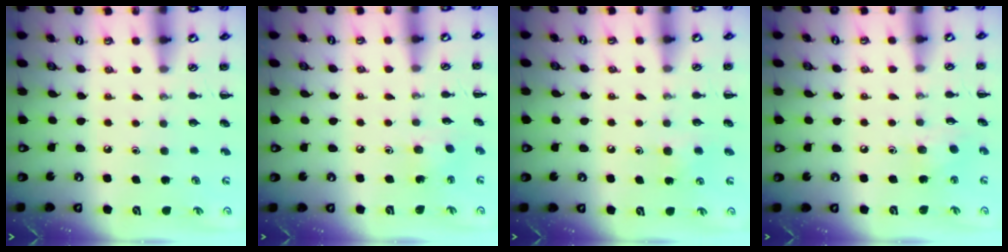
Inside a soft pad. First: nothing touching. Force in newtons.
{"total": 5.4, "press": 5.2, "slide": 1.4}
{"total": 5.0, "press": 4.9, "slide": 1.3}
{"total": 5.0, "press": 5.0, "slide": 0.7}